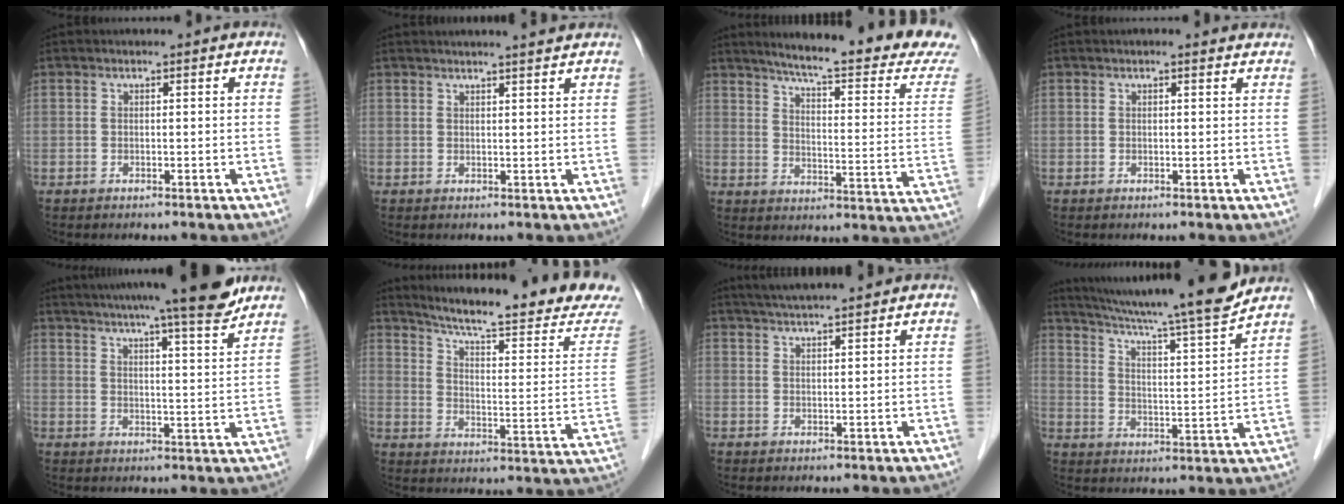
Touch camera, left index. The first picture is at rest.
{"total": 5.2, "force": [4.7, 0.0, 2.1], "torque": [-0.032, 0.014, 0.055]}
{"total": 23.1, "force": [20.7, 0.2, 10.3], "torque": [-0.141, -0.084, 0.251]}
{"total": 2.8, "force": [2.5, 0.8, 0.9], "torque": [-0.010, 0.016, 0.018]}
{"total": 15.3, "force": [13.2, -0.3, 7.7], "torque": [-0.119, -0.004, 0.176]}
{"total": 23.3, "force": [20.8, 0.6, 10.4], "torque": [-0.154, -0.078, 0.268]}
{"total": 7.5, "force": [6.7, 0.1, 3.4], "torque": [-0.056, 0.031, 0.102]}
{"total": 19.4, "force": [17.3, -1.0, 8.8], "torque": [-0.147, -0.022, 0.255]}